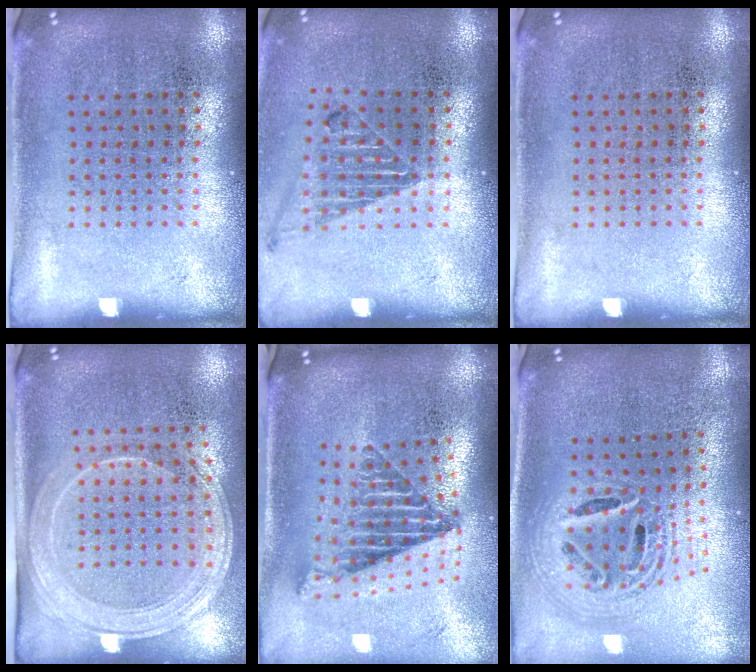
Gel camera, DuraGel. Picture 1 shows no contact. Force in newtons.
{"total": 1.1, "press": 1.1, "slide": 0.2}
{"total": 0.0}
{"total": 2.1, "press": 1.8, "slide": 1.0}
{"total": 2.6, "press": 1.7, "slide": 1.9}
{"total": 2.4, "press": 1.8, "slide": 1.6}